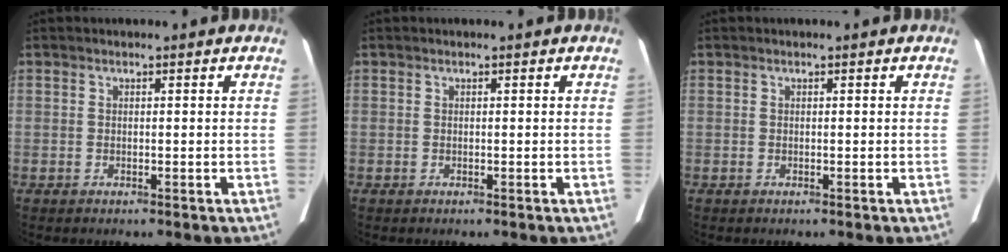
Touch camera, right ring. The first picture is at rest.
{"total": 0.0}
{"total": 0.0}